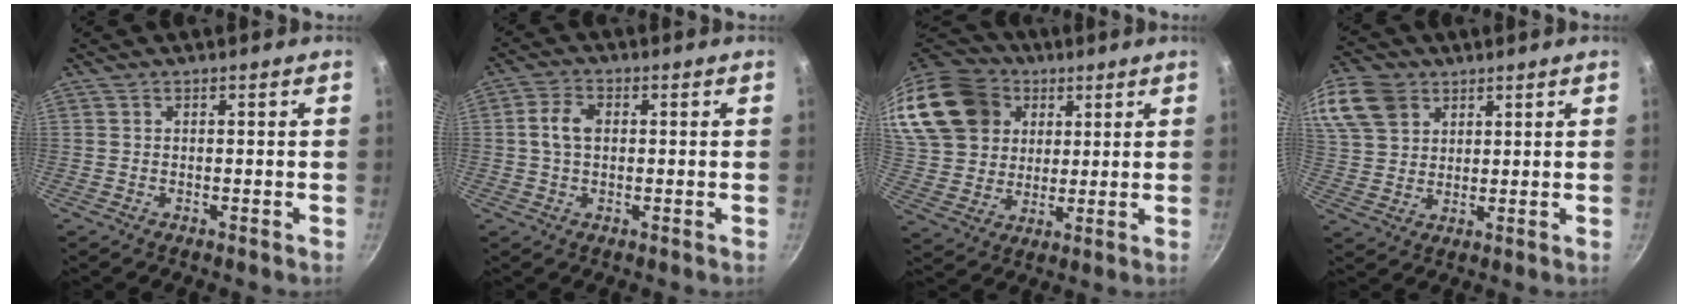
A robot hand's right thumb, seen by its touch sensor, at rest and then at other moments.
{"total": 5.1, "force": [0.5, 3.2, 3.9], "torque": [-0.076, 0.012, 0.004]}
{"total": 24.7, "force": [10.2, 19.1, 11.9], "torque": [-0.257, 0.020, 0.200]}
{"total": 13.8, "force": [6.9, 9.9, 6.7], "torque": [-0.135, 0.003, 0.139]}